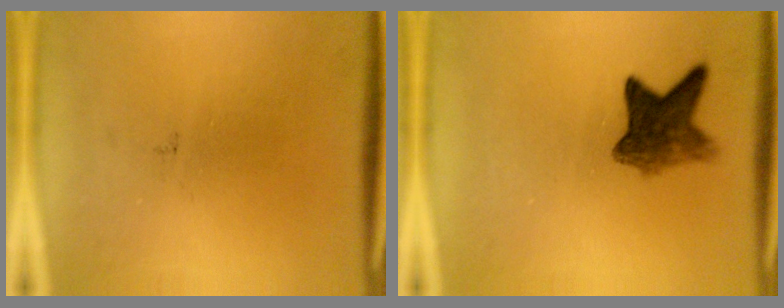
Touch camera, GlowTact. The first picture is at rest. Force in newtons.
{"total": 6.1}